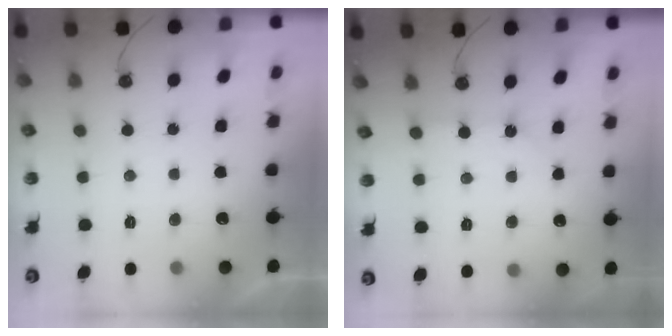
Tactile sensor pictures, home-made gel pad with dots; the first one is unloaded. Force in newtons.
{"total": 1.7, "press": 1.7, "slide": 0.1}